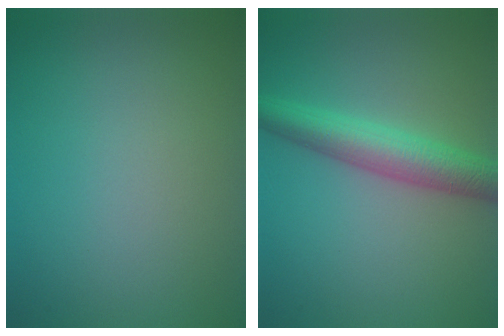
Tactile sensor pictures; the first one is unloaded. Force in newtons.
{"total": 5.0, "press": 5.0, "slide": 0.1}